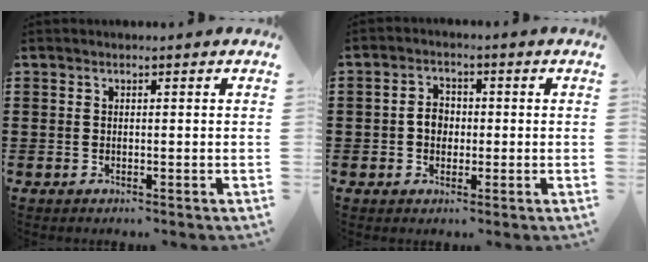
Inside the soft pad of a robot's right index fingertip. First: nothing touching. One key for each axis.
{"total": 3.1, "fx": -0.3, "fy": 2.3, "fz": 1.9, "tx": -0.042, "ty": 0.007, "tz": -0.008}